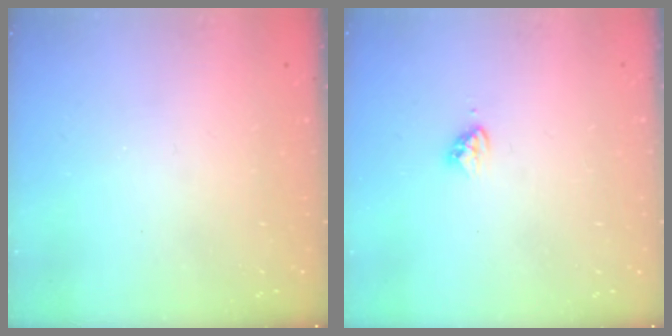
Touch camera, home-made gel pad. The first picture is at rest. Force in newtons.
{"total": 3.3, "press": 3.3, "slide": 0.2}